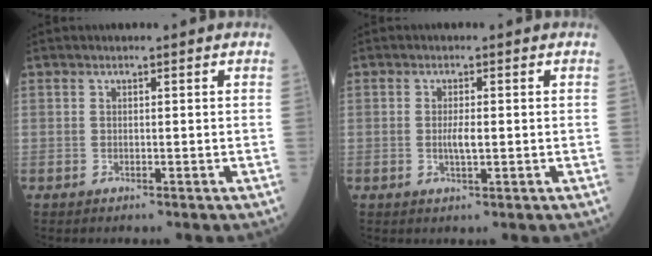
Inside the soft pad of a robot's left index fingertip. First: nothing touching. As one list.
[{"total": 2.2, "force": [-0.1, 0.4, 2.2], "torque": [-0.046, -0.001, -0.001]}]